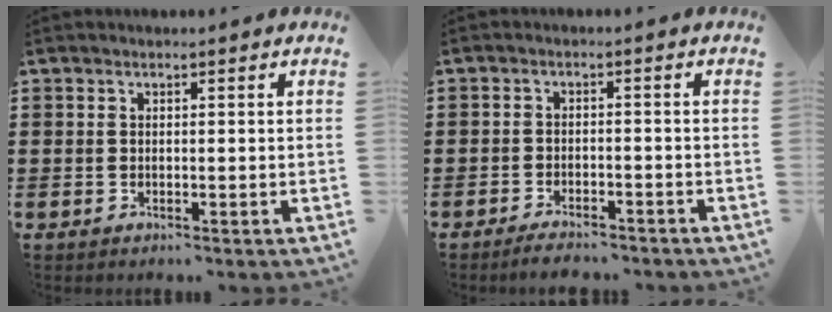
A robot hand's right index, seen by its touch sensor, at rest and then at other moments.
{"total": 2.4, "force": [-2.4, 0.2, 0.4], "torque": [-0.010, 0.001, -0.048]}